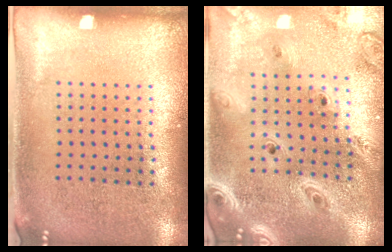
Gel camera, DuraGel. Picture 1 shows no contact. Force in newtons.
{"total": 3.3, "press": 2.7, "slide": 1.9}